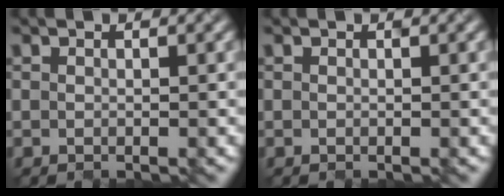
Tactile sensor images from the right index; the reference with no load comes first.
{"total": 0.0}